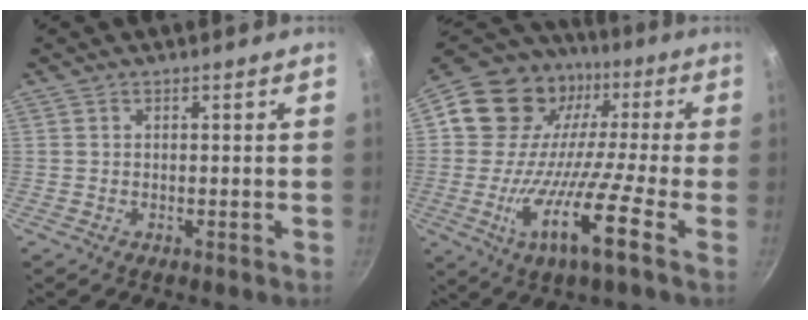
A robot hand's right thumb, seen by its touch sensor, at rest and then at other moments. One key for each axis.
{"total": 19.7, "fx": -4.3, "fy": 10.8, "fz": 15.8, "tx": -0.265, "ty": 0.034, "tz": -0.100}